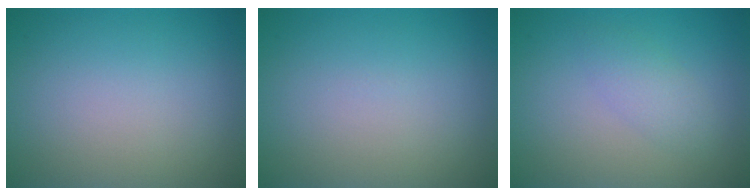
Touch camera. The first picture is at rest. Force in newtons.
{"total": 0.0}
{"total": 1.9, "press": 1.9, "slide": 0.2}